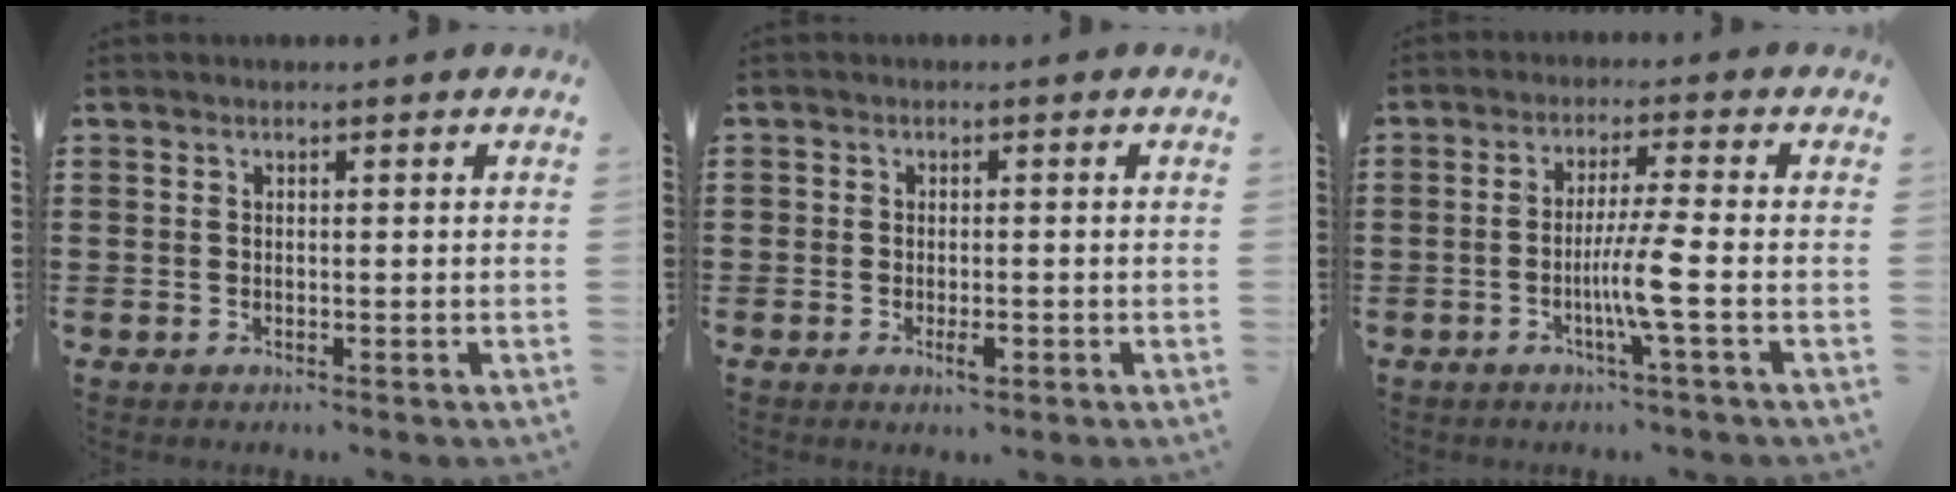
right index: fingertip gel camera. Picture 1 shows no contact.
{"total": 2.2, "force": [-1.0, 1.0, 1.7], "torque": [-0.031, 0.001, -0.018]}
{"total": 6.1, "force": [-1.8, -0.7, 5.8], "torque": [-0.113, -0.017, -0.039]}